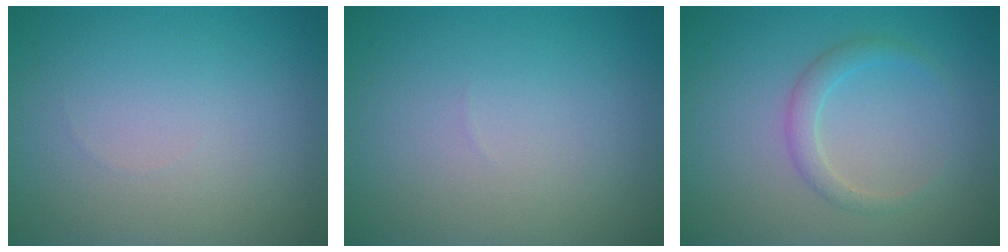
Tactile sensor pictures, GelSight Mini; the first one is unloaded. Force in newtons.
{"total": 0.0}
{"total": 1.7, "press": 1.7, "slide": 0.1}